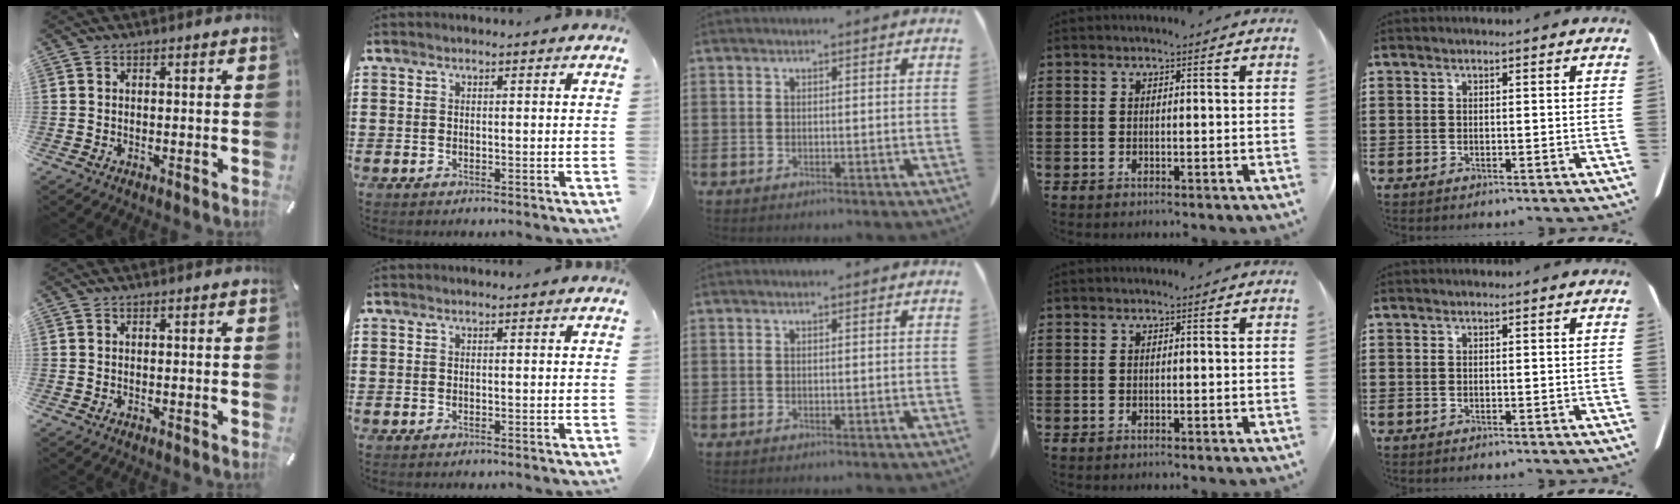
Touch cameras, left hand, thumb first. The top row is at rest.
{}